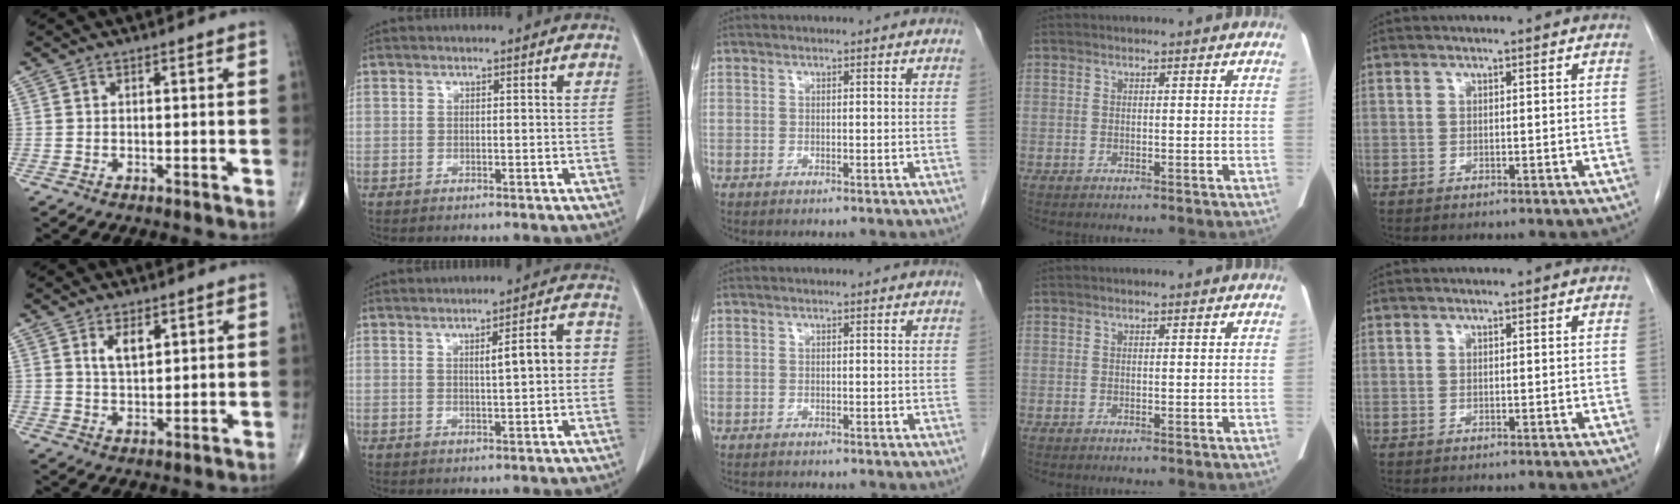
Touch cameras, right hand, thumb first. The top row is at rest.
{"thumb": {"total": 4.3, "force": [2.1, 2.1, 3.2], "torque": [-0.047, -0.015, 0.040]}, "index": {"total": 5.7, "force": [0.3, 1.0, 5.6], "torque": [-0.080, 0.019, 0.004]}, "middle": {"total": 1.4, "force": [-1.3, 0.4, 0.4], "torque": [-0.011, -0.003, -0.016]}}